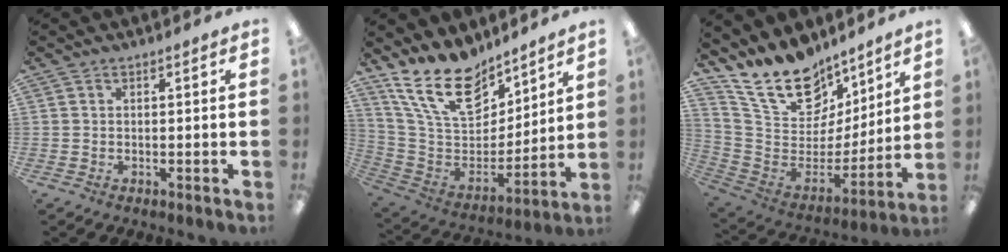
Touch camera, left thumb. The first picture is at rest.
{"total": 19.6, "force": [14.0, 9.6, 9.9], "torque": [-0.192, -0.080, 0.256]}
{"total": 19.8, "force": [14.8, 10.7, 7.6], "torque": [-0.140, -0.108, 0.272]}